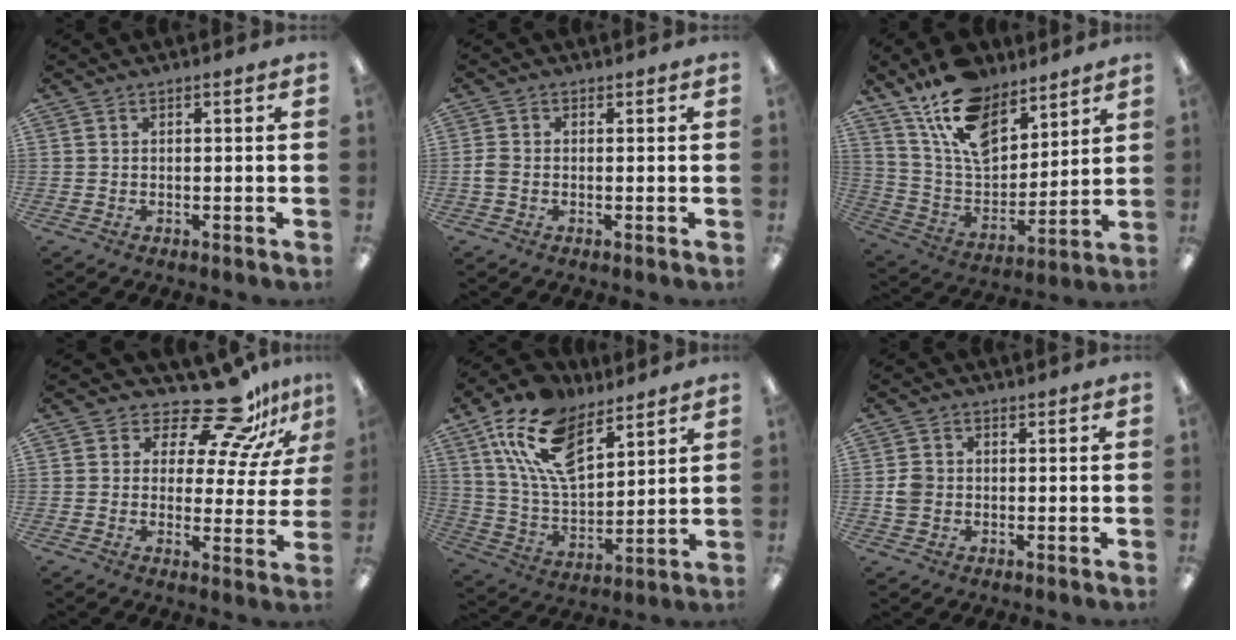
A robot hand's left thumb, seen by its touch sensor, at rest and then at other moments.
{"total": 2.4, "force": [-0.5, 1.8, 1.6], "torque": [-0.032, 0.002, -0.010]}
{"total": 16.7, "force": [11.8, 8.7, 8.0], "torque": [-0.155, -0.061, 0.219]}
{"total": 15.4, "force": [12.4, 5.2, 7.4], "torque": [-0.121, -0.090, 0.213]}
{"total": 17.7, "force": [10.4, 9.1, 11.0], "torque": [-0.224, -0.031, 0.192]}
{"total": 3.8, "force": [-0.1, 3.6, 1.4], "torque": [-0.018, 0.006, -0.003]}